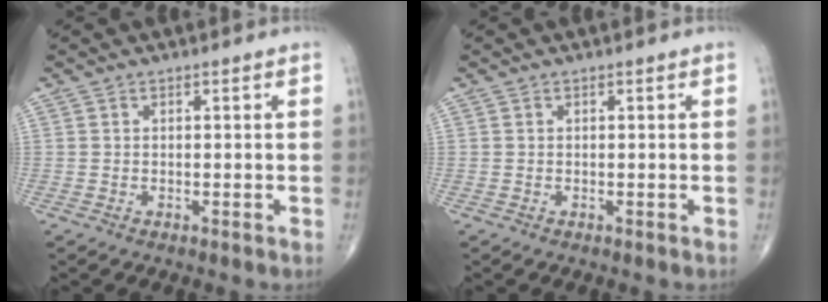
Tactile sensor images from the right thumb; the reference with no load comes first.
{"total": 0.0}